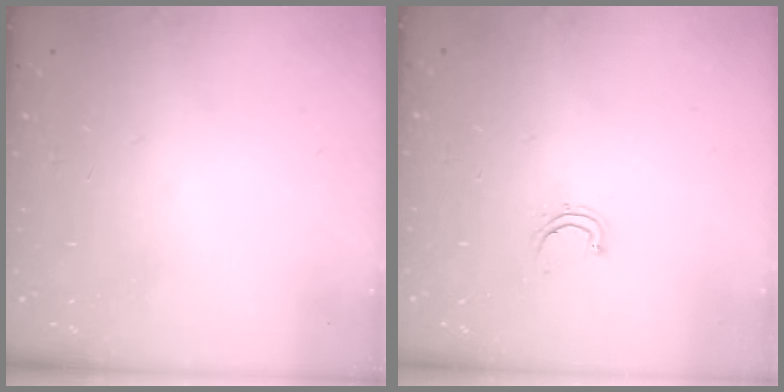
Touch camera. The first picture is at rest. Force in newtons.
{"total": 3.7, "press": 3.5, "slide": 1.2}